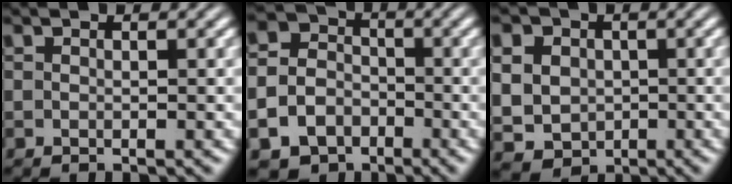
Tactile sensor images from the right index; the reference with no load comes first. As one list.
[{"total": 10.5, "force": [-3.3, 9.5, 2.9], "torque": [-0.055, -0.039, -0.064]}, {"total": 7.6, "force": [-1.0, 6.8, 3.1], "torque": [-0.066, -0.037, -0.005]}]